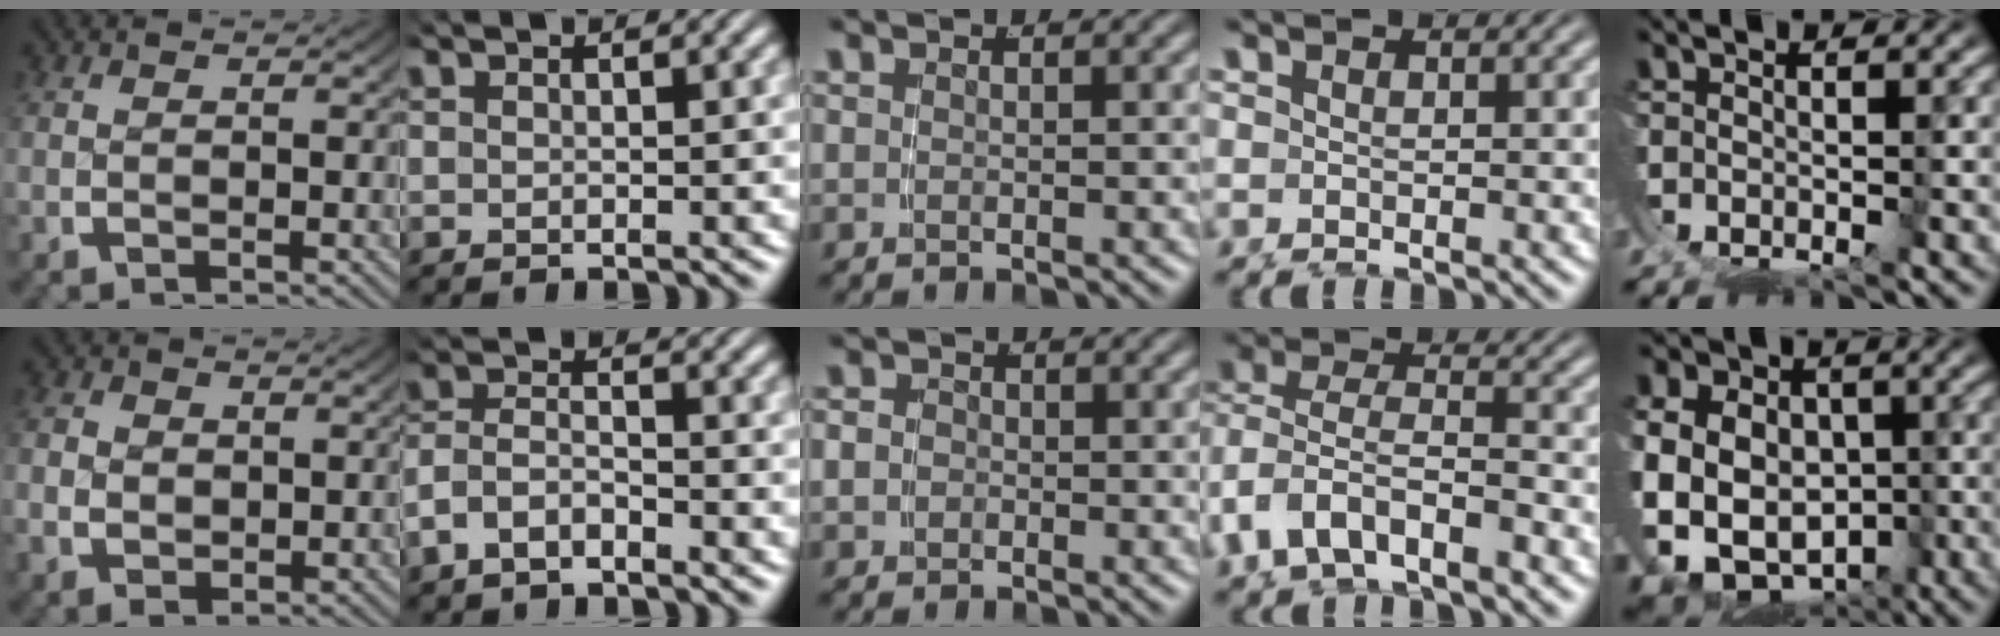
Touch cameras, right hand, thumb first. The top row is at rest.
{"thumb": {"total": 2.9, "force": [0.3, 2.3, 1.8], "torque": [-0.035, -0.010, 0.016]}, "index": {"total": 4.6, "force": [-2.3, 3.6, 1.9], "torque": [-0.058, -0.010, -0.041]}, "middle": {"total": 1.7, "force": [-0.4, 1.6, 0.5], "torque": [-0.017, -0.007, -0.008]}, "ring": {"total": 6.4, "force": [-1.0, 5.5, 3.2], "torque": [-0.101, -0.031, -0.006]}, "little": {"total": 13.8, "force": [-3.2, 12.0, 6.1], "torque": [-0.172, -0.068, -0.042]}}